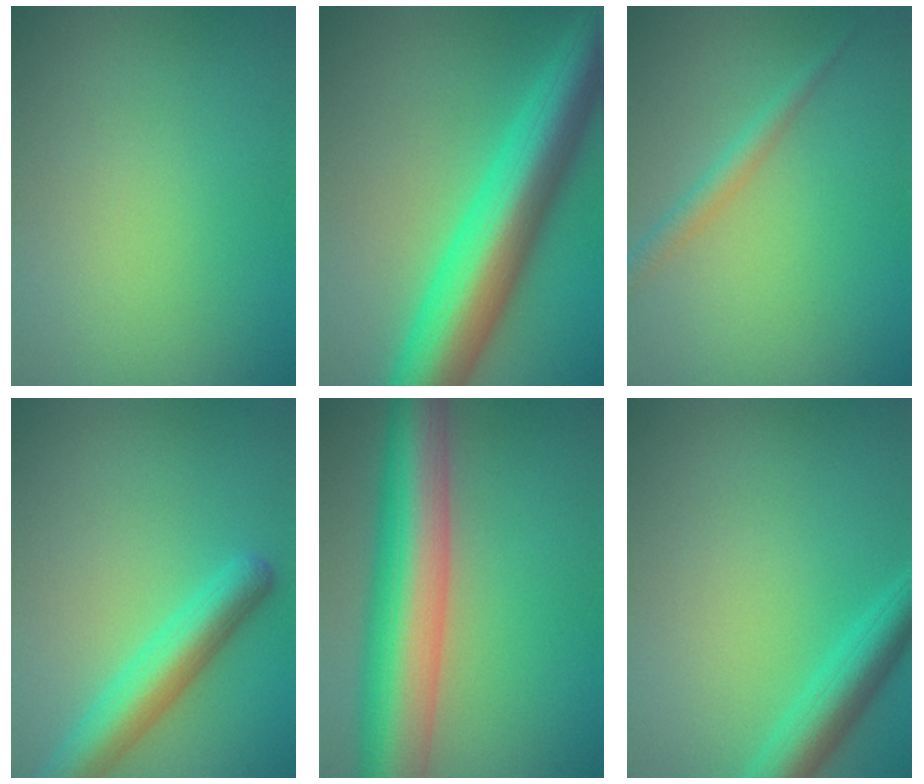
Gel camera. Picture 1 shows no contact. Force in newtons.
{"total": 10.9, "press": 10.9, "slide": 0.2}
{"total": 1.7, "press": 1.7, "slide": 0.0}
{"total": 4.8, "press": 4.8, "slide": 0.2}
{"total": 10.8, "press": 10.8, "slide": 0.4}
{"total": 3.9, "press": 3.9, "slide": 0.2}